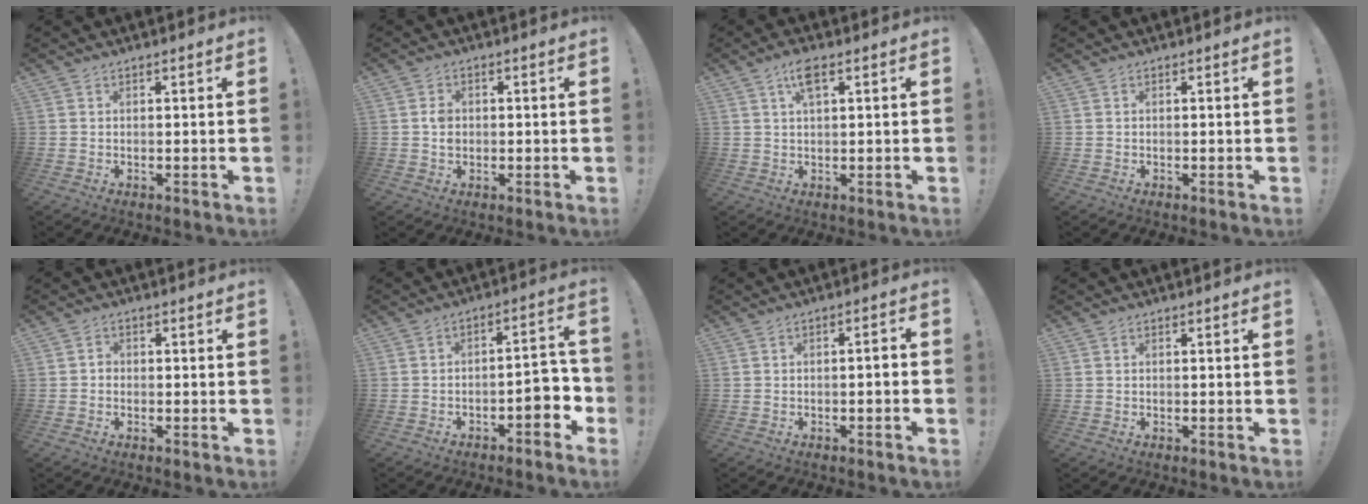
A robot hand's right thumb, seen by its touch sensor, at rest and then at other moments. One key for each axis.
{"total": 3.0, "fx": -0.2, "fy": 2.4, "fz": 1.7, "tx": -0.022, "ty": 0.003, "tz": -0.006}
{"total": 5.3, "fx": 2.7, "fy": 1.7, "fz": 4.2, "tx": -0.072, "ty": 0.000, "tz": 0.043}
{"total": 0.0}
{"total": 1.6, "fx": -0.9, "fy": 1.1, "fz": 0.7, "tx": -0.015, "ty": 0.008, "tz": -0.017}
{"total": 7.9, "fx": -3.2, "fy": 3.6, "fz": 6.3, "tx": -0.071, "ty": 0.013, "tz": -0.053}
{"total": 2.1, "fx": -1.2, "fy": -0.1, "fz": 1.7, "tx": -0.027, "ty": 0.004, "tz": -0.021}
{"total": 0.0}